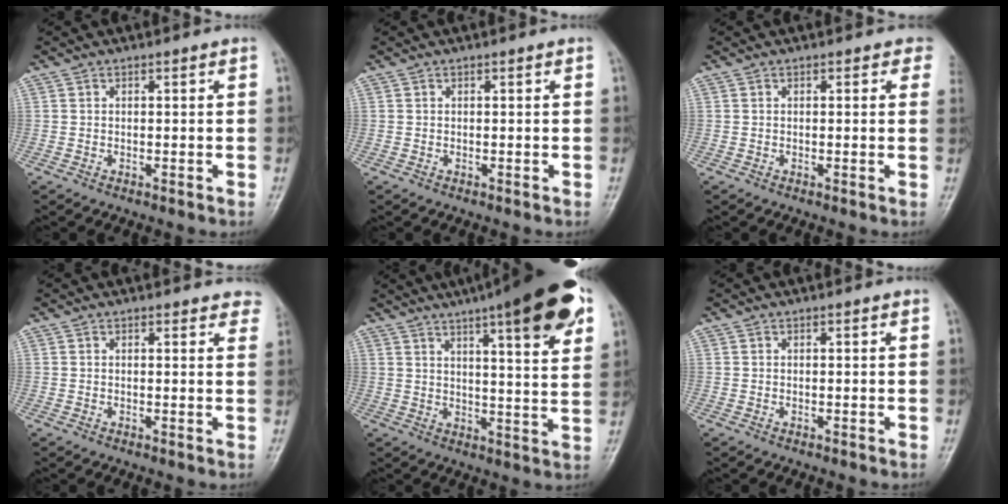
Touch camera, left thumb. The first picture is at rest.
{"total": 0.0}
{"total": 2.2, "force": [1.1, 1.5, 1.2], "torque": [0.016, 0.001, -0.001]}
{"total": 3.8, "force": [3.3, 1.7, 1.0], "torque": [0.023, -0.009, 0.017]}
{"total": 19.9, "force": [10.9, 4.2, 16.1], "torque": [-0.210, -0.019, 0.145]}
{"total": 0.0}